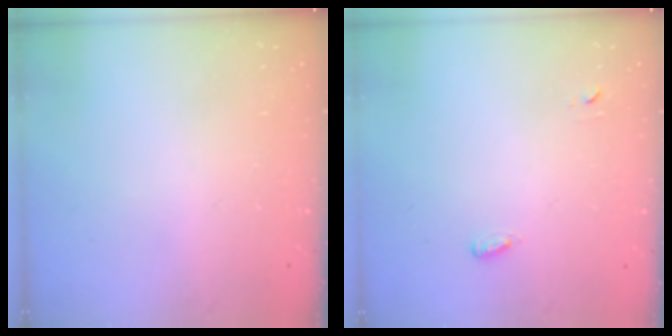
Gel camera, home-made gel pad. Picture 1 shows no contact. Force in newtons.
{"total": 3.7, "press": 3.3, "slide": 1.6}